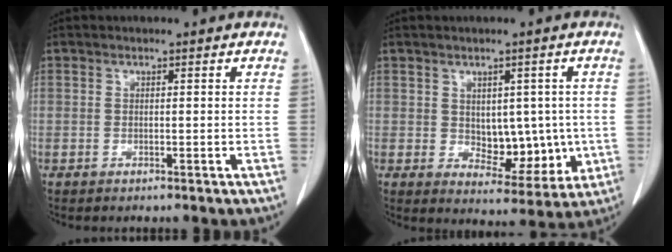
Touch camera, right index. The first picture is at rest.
{"total": 8.2, "force": [-0.1, 5.0, 6.5], "torque": [-0.071, 0.002, 0.017]}